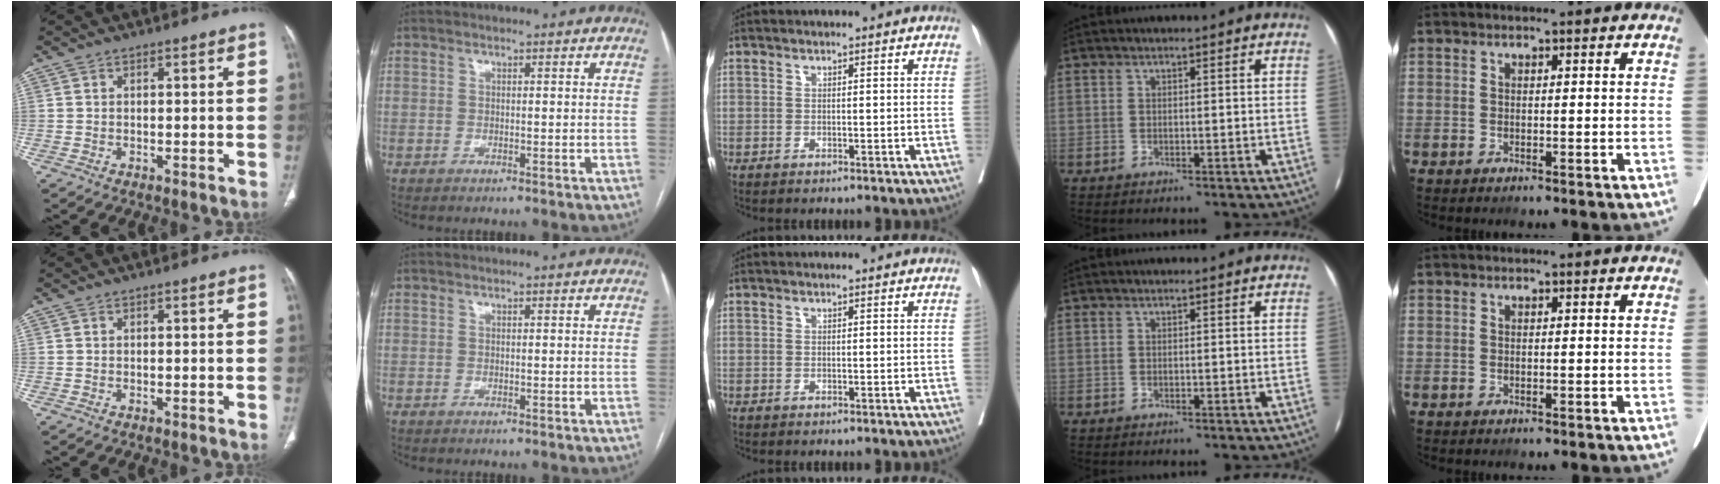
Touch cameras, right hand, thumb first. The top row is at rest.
{}